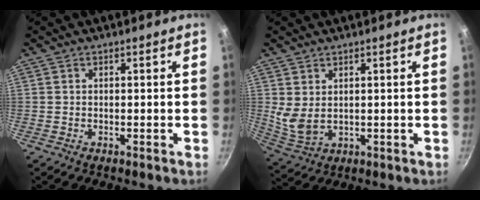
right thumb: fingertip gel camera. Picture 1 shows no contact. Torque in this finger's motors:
{"motor_torque": [0.02, 1.50, 0.12, -0.01, 0.04]}